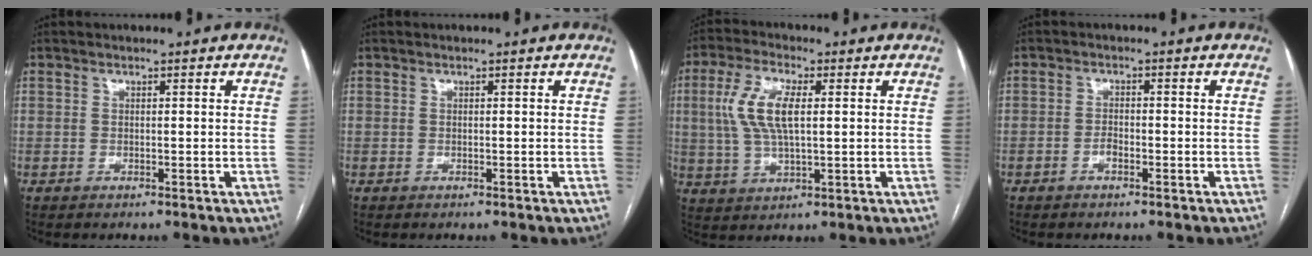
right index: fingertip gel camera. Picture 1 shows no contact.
{"total": 0.0}
{"total": 8.9, "force": [1.6, 3.0, 8.3], "torque": [-0.187, 0.012, 0.033]}
{"total": 1.6, "force": [-0.9, 0.6, 1.1], "torque": [-0.021, 0.003, -0.016]}